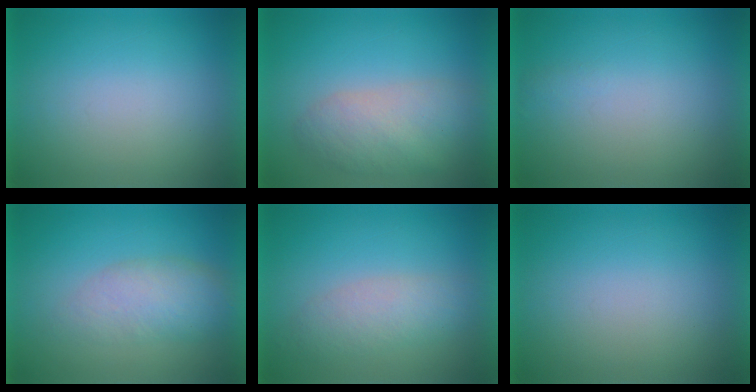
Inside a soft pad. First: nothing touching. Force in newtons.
{"total": 5.4}
{"total": 1.1}
{"total": 4.3}
{"total": 3.6}
{"total": 0.0}